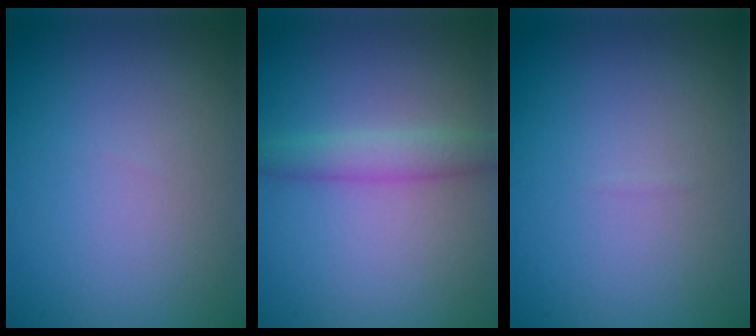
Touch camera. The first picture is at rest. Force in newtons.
{"total": 2.3, "press": 2.3, "slide": 0.2}
{"total": 0.0}